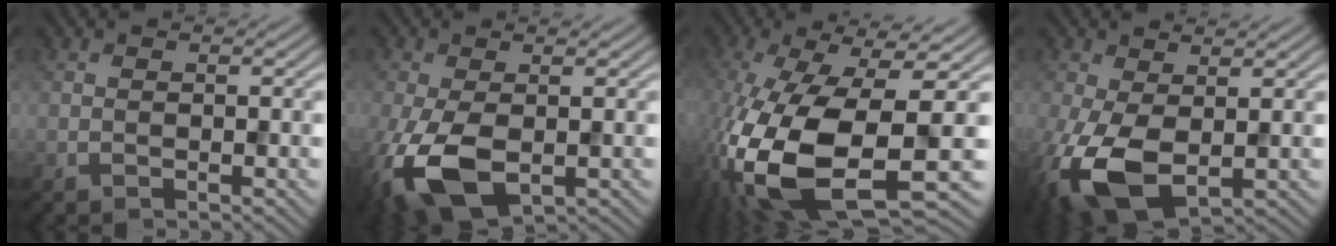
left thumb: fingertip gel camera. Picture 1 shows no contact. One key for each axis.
{"total": 9.7, "fx": -2.9, "fy": 5.4, "fz": 7.6, "tx": -0.192, "ty": -0.027, "tz": -0.050}
{"total": 16.4, "fx": -4.7, "fy": 6.7, "fz": 14.3, "tx": -0.316, "ty": -0.040, "tz": -0.075}
{"total": 9.7, "fx": -2.0, "fy": 5.3, "fz": 7.9, "tx": -0.202, "ty": -0.014, "tz": -0.039}